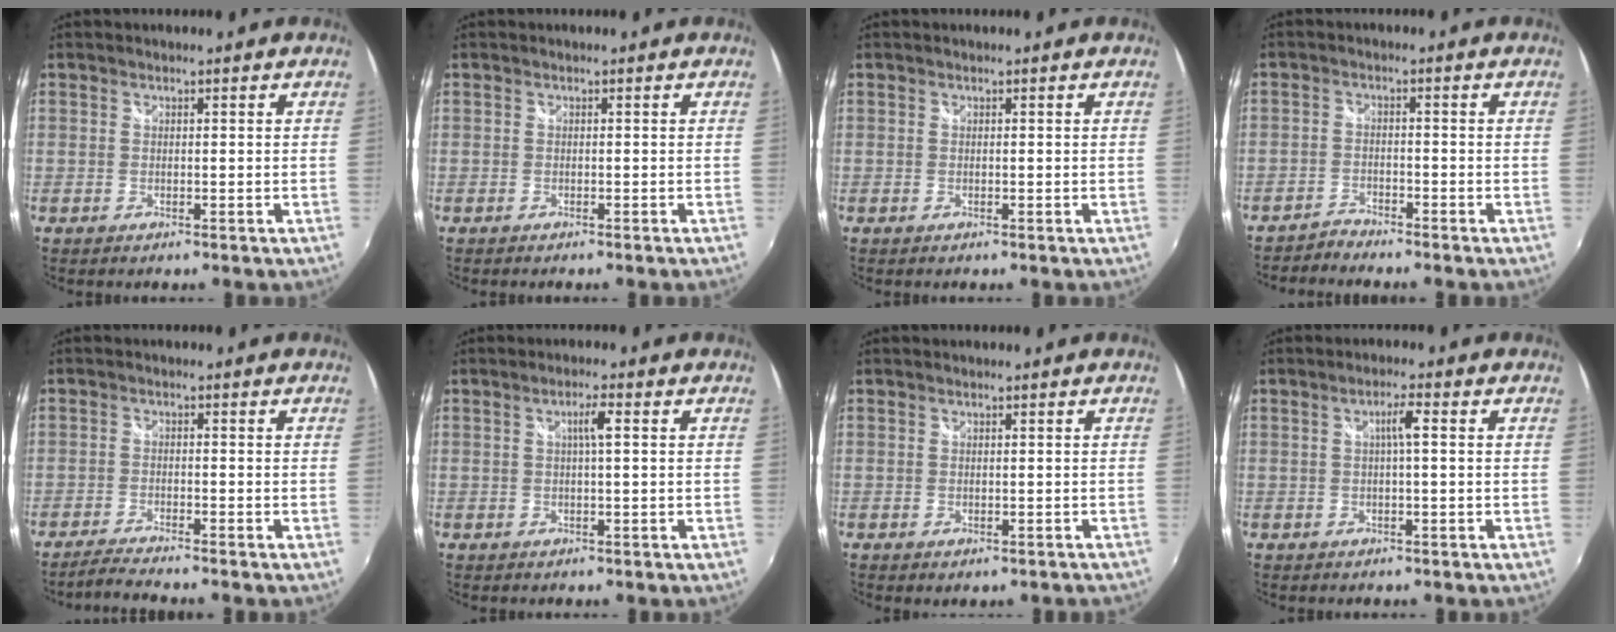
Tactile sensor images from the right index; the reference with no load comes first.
{"total": 0.0}
{"total": 0.0}
{"total": 2.0, "force": [-2.0, 0.0, -0.4], "torque": [-0.001, 0.001, -0.047]}
{"total": 3.5, "force": [-3.3, -0.8, 1.1], "torque": [-0.042, -0.008, -0.067]}
{"total": 2.6, "force": [0.5, 0.0, 2.6], "torque": [-0.048, 0.005, 0.007]}
{"total": 0.7, "force": [0.1, 0.6, 0.2], "torque": [-0.002, -0.001, 0.002]}
{"total": 2.7, "force": [0.3, 0.0, 2.7], "torque": [-0.052, 0.006, 0.005]}